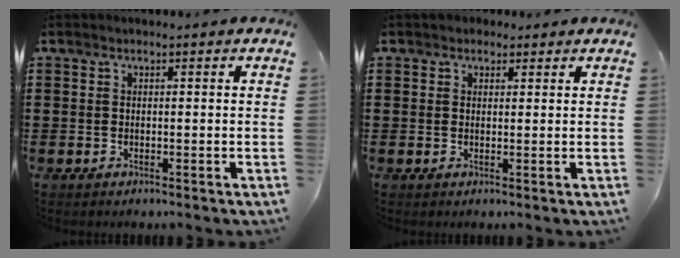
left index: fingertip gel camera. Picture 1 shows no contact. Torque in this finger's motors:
{"motor_torque": [2.13, 0.01, 0.09, 0.02]}